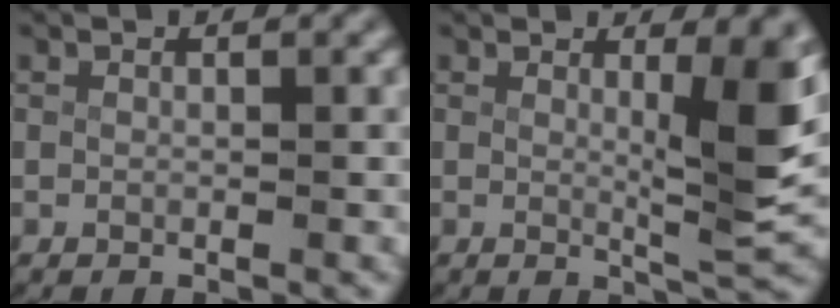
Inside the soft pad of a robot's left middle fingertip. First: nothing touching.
{"total": 5.5, "force": [0.9, 0.7, 5.4], "torque": [-0.072, -0.019, 0.020]}